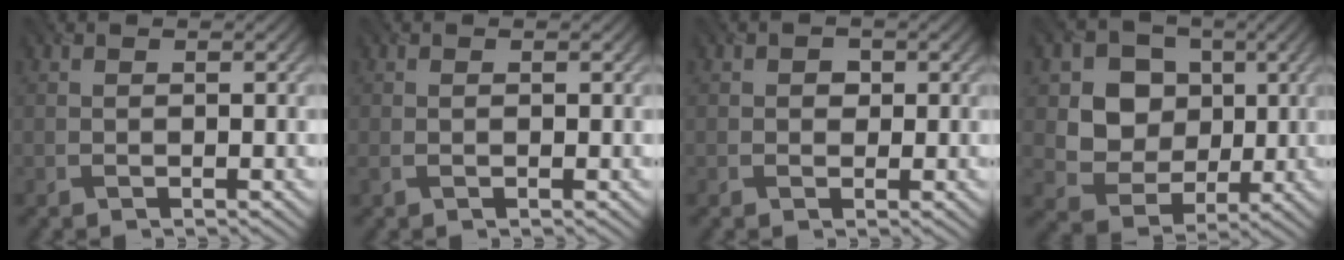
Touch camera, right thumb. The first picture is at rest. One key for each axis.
{"total": 0.9, "fx": 0.0, "fy": 0.5, "fz": 0.7, "tx": -0.018, "ty": 0.000, "tz": -0.001}
{"total": 1.4, "fx": 0.3, "fy": 1.3, "fz": 0.5, "tx": -0.005, "ty": -0.002, "tz": 0.000}
{"total": 8.5, "fx": 1.8, "fy": 7.4, "fz": 3.6, "tx": -0.087, "ty": -0.006, "tz": 0.040}